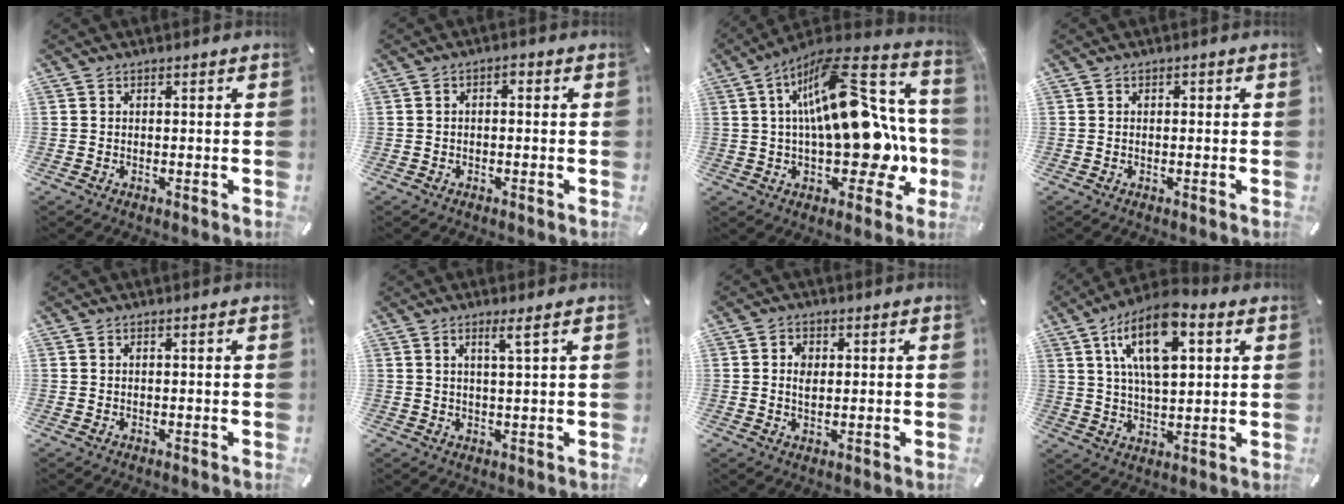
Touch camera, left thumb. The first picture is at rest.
{"total": 1.3, "force": [-0.8, 0.6, 0.8], "torque": [-0.015, 0.007, -0.017]}
{"total": 22.8, "force": [1.7, 11.3, 19.8], "torque": [-0.302, -0.028, 0.028]}
{"total": 0.6, "force": [-0.2, 0.5, 0.2], "torque": [-0.006, 0.002, -0.004]}
{"total": 0.0}
{"total": 3.6, "force": [1.8, -0.2, 3.0], "torque": [-0.061, -0.002, 0.029]}
{"total": 3.0, "force": [0.4, 2.2, 1.9], "torque": [-0.033, 0.004, 0.004]}
{"total": 14.6, "force": [6.5, 7.1, 11.0], "torque": [-0.192, -0.011, 0.108]}